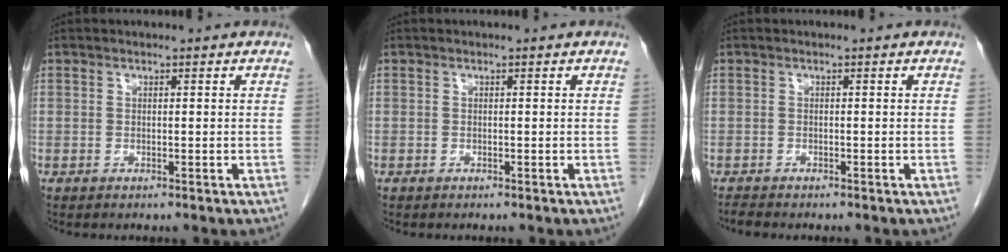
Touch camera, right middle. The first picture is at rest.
{"total": 0.0}
{"total": 1.2, "force": [-1.2, 0.1, 0.3], "torque": [-0.014, -0.006, -0.021]}